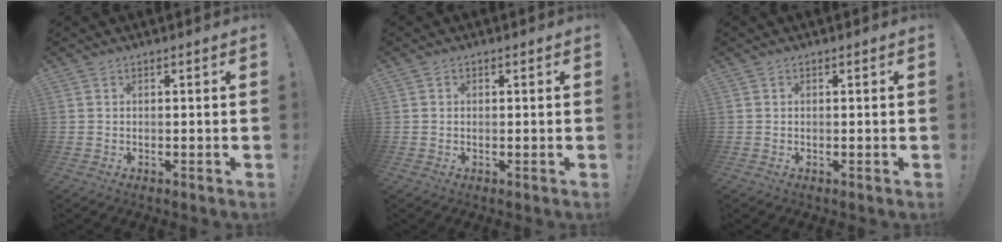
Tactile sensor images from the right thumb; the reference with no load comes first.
{"total": 0.7, "force": [0.0, 0.7, 0.1], "torque": [0.003, 0.000, -0.001]}
{"total": 0.0}